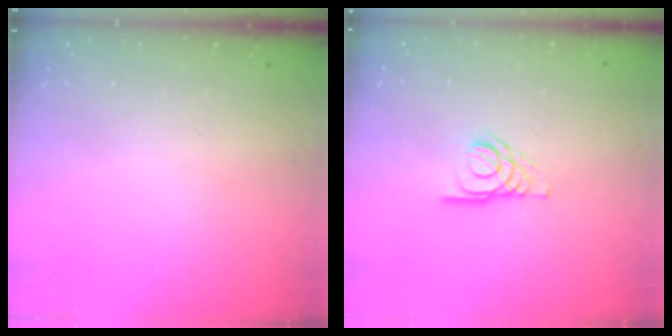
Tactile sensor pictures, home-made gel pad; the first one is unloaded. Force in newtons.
{"total": 4.8, "press": 4.8, "slide": 0.6}